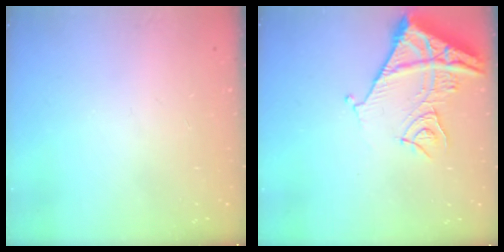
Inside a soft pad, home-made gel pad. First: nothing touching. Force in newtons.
{"total": 12.8, "press": 12.7, "slide": 1.6}